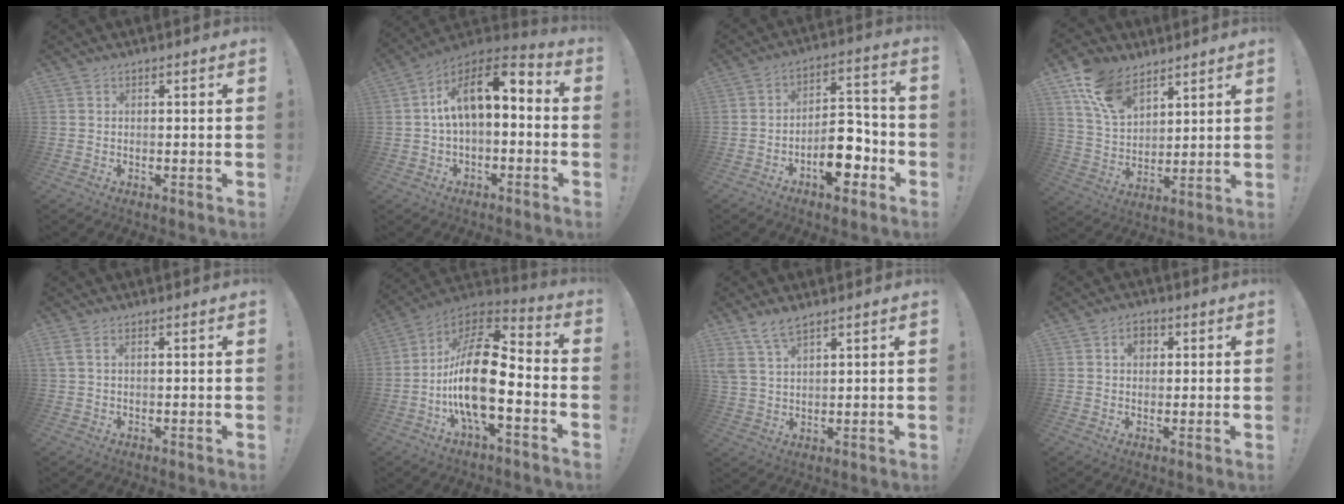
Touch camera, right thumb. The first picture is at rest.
{"total": 12.0, "force": [2.0, 6.2, 10.1], "torque": [-0.160, 0.004, 0.035]}
{"total": 10.5, "force": [-4.7, 4.9, 7.9], "torque": [-0.115, 0.025, -0.082]}
{"total": 13.6, "force": [8.9, 7.9, 6.6], "torque": [-0.122, -0.045, 0.170]}
{"total": 1.7, "force": [0.6, 0.3, 1.6], "torque": [-0.032, 0.000, 0.011]}
{"total": 21.2, "force": [-4.2, 8.7, 18.8], "torque": [-0.364, 0.020, -0.072]}
{"total": 6.6, "force": [4.9, 2.8, 3.4], "torque": [-0.068, -0.016, 0.096]}
{"total": 4.1, "force": [1.3, 3.1, 2.2], "torque": [-0.020, -0.001, 0.018]}